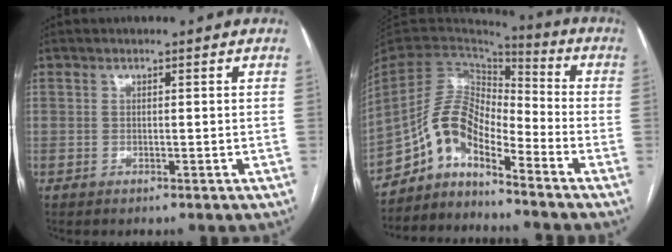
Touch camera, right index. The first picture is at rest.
{"total": 10.3, "force": [-7.8, 3.1, 6.1], "torque": [-0.120, 0.031, -0.146]}